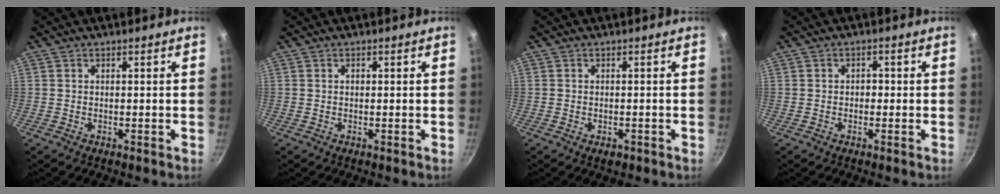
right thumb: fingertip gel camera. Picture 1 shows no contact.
{"total": 0.7, "force": [0.1, 0.6, 0.5], "torque": [-0.006, 0.005, 0.001]}
{"total": 1.7, "force": [-0.8, 1.1, 1.1], "torque": [-0.016, 0.001, -0.011]}
{"total": 1.7, "force": [-0.3, 1.4, 1.0], "torque": [-0.007, 0.007, -0.007]}